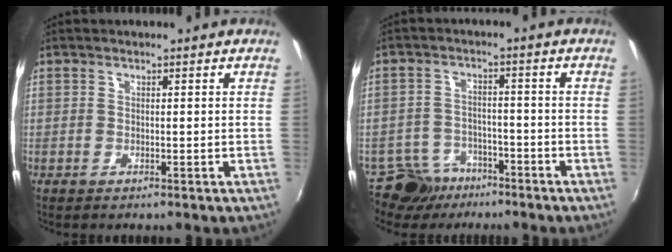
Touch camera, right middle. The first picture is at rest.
{"total": 7.3, "force": [-5.7, 4.5, 1.0], "torque": [-0.037, 0.013, -0.090]}